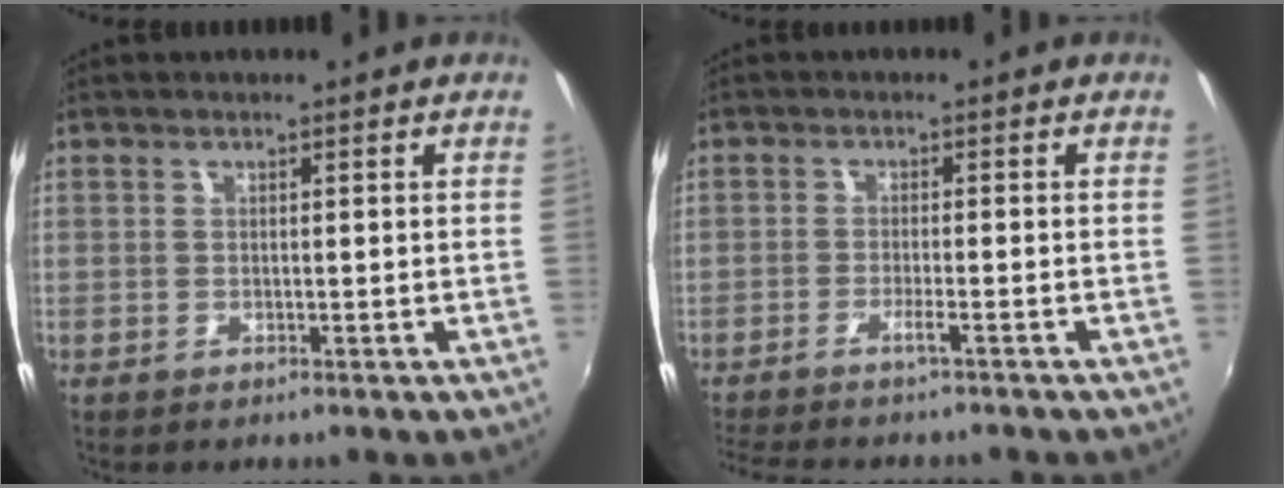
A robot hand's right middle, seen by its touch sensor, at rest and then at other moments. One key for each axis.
{"total": 5.9, "fx": -5.2, "fy": -0.1, "fz": 2.9, "tx": -0.069, "ty": -0.008, "tz": -0.088}